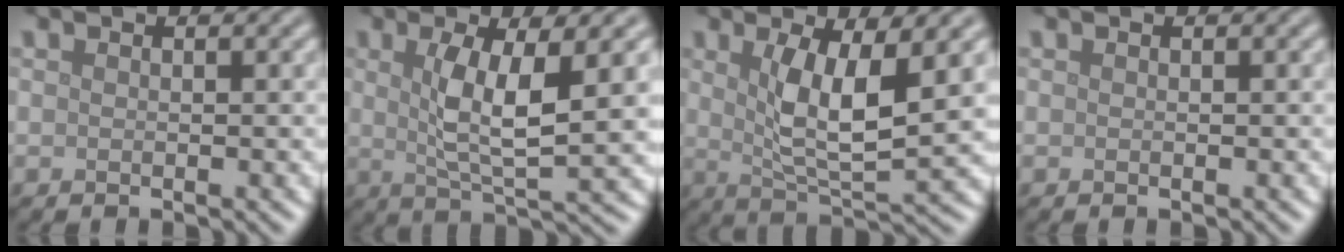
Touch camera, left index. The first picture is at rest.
{"total": 7.6, "force": [1.4, 1.8, 7.2], "torque": [-0.131, -0.009, 0.028]}
{"total": 6.9, "force": [1.6, 1.8, 6.5], "torque": [-0.125, -0.013, 0.032]}
{"total": 0.0}